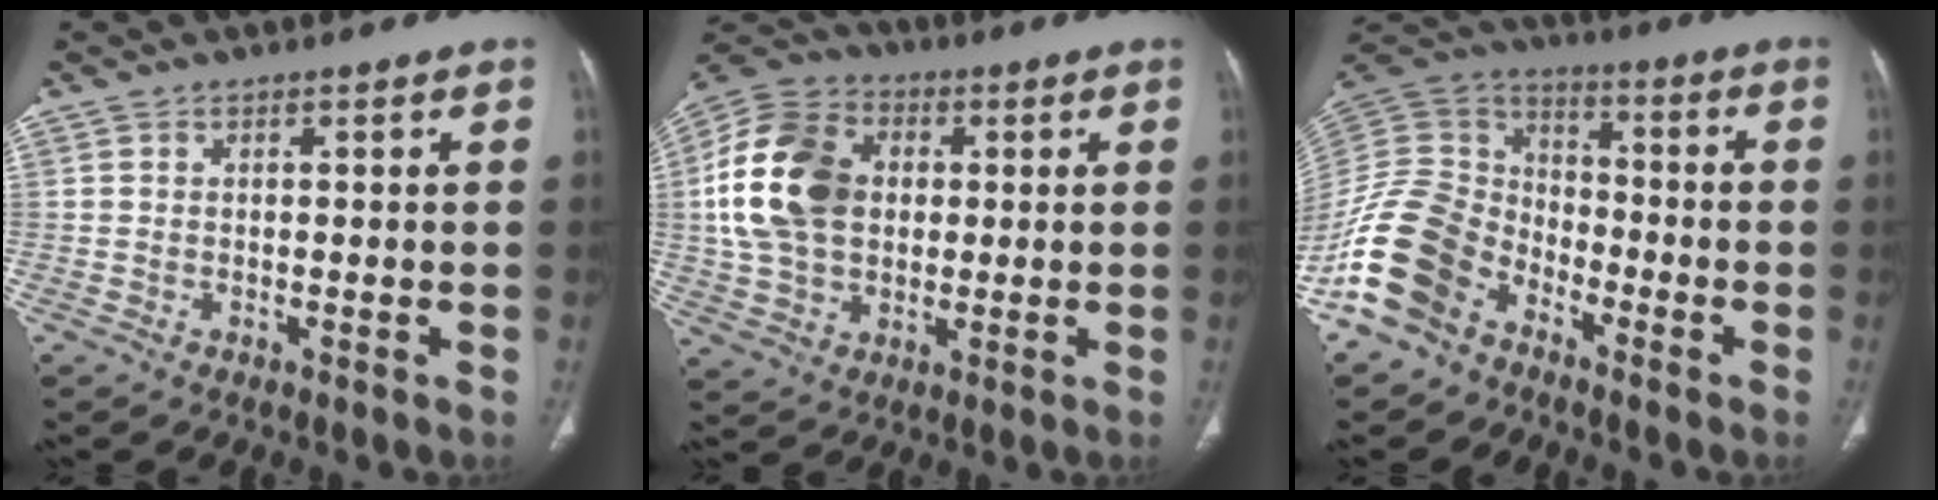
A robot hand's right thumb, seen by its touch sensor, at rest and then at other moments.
{"total": 18.2, "force": [2.1, 13.3, 12.3], "torque": [-0.222, 0.019, 0.034]}
{"total": 16.0, "force": [-9.3, 10.8, 7.3], "torque": [-0.138, 0.069, -0.190]}